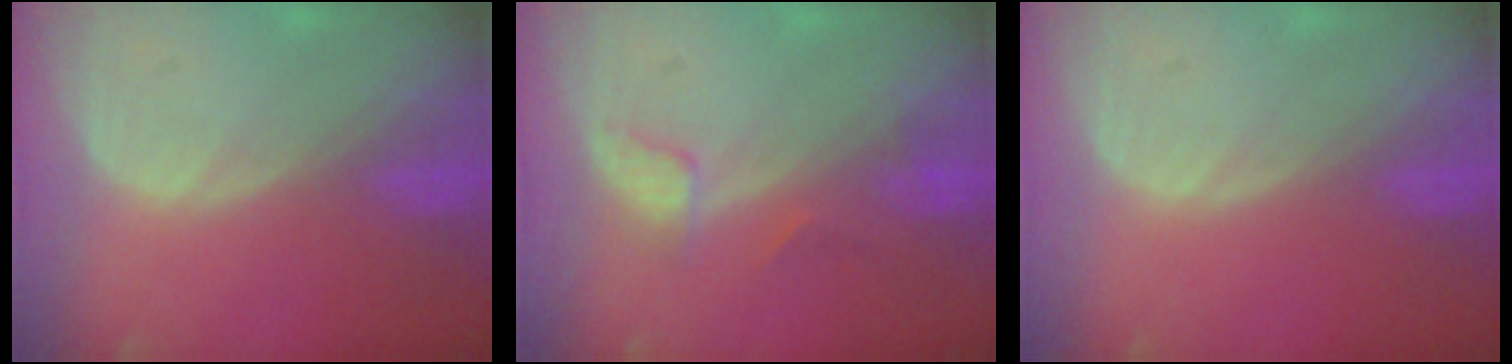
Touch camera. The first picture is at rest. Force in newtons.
{"total": 2.8, "press": 2.7, "slide": 0.4}
{"total": 0.0}